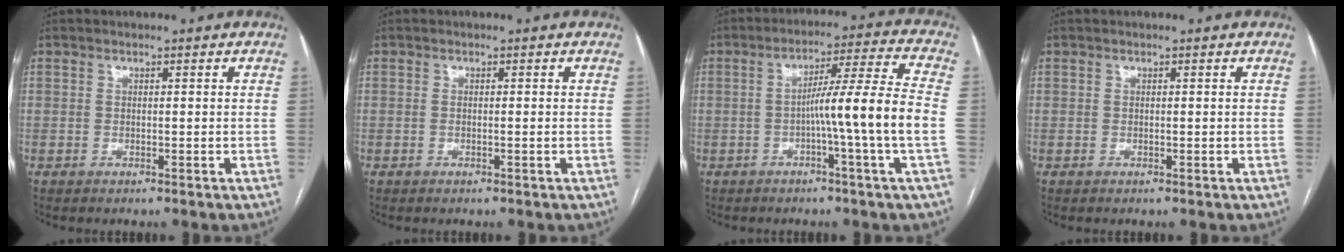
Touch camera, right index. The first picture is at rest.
{"total": 0.6, "force": [-0.1, 0.0, 0.6], "torque": [-0.012, -0.001, 0.000]}
{"total": 11.1, "force": [-2.3, -2.3, 10.6], "torque": [-0.170, 0.008, -0.039]}
{"total": 0.0}